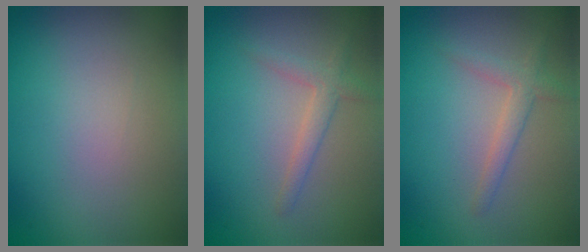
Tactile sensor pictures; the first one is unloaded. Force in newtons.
{"total": 1.9, "press": 1.9, "slide": 0.1}
{"total": 1.9, "press": 1.9, "slide": 0.1}